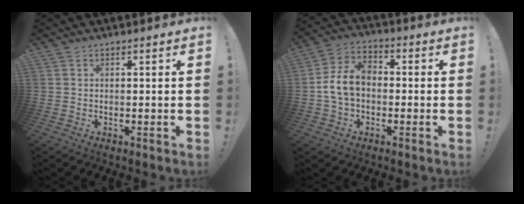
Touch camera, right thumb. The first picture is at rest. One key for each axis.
{"total": 11.4, "fx": -0.7, "fy": 8.1, "fz": 8.0, "tx": -0.148, "ty": 0.016, "tz": -0.007}